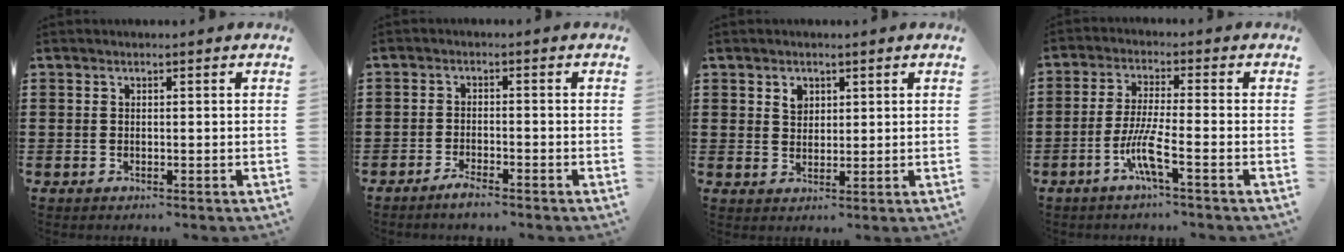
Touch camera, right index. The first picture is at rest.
{"total": 2.1, "force": [-2.0, 0.1, 0.8], "torque": [-0.017, 0.003, -0.037]}
{"total": 2.3, "force": [1.4, 1.6, 0.8], "torque": [-0.014, 0.002, 0.024]}
{"total": 6.5, "force": [-3.0, 0.4, 5.7], "torque": [-0.122, -0.013, -0.062]}